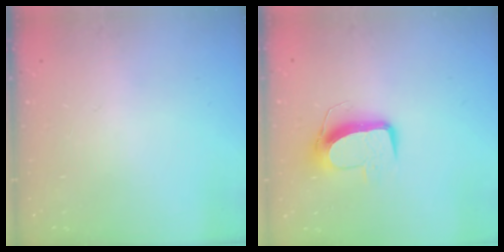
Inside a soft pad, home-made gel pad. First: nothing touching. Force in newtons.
{"total": 10.2, "press": 10.1, "slide": 0.5}